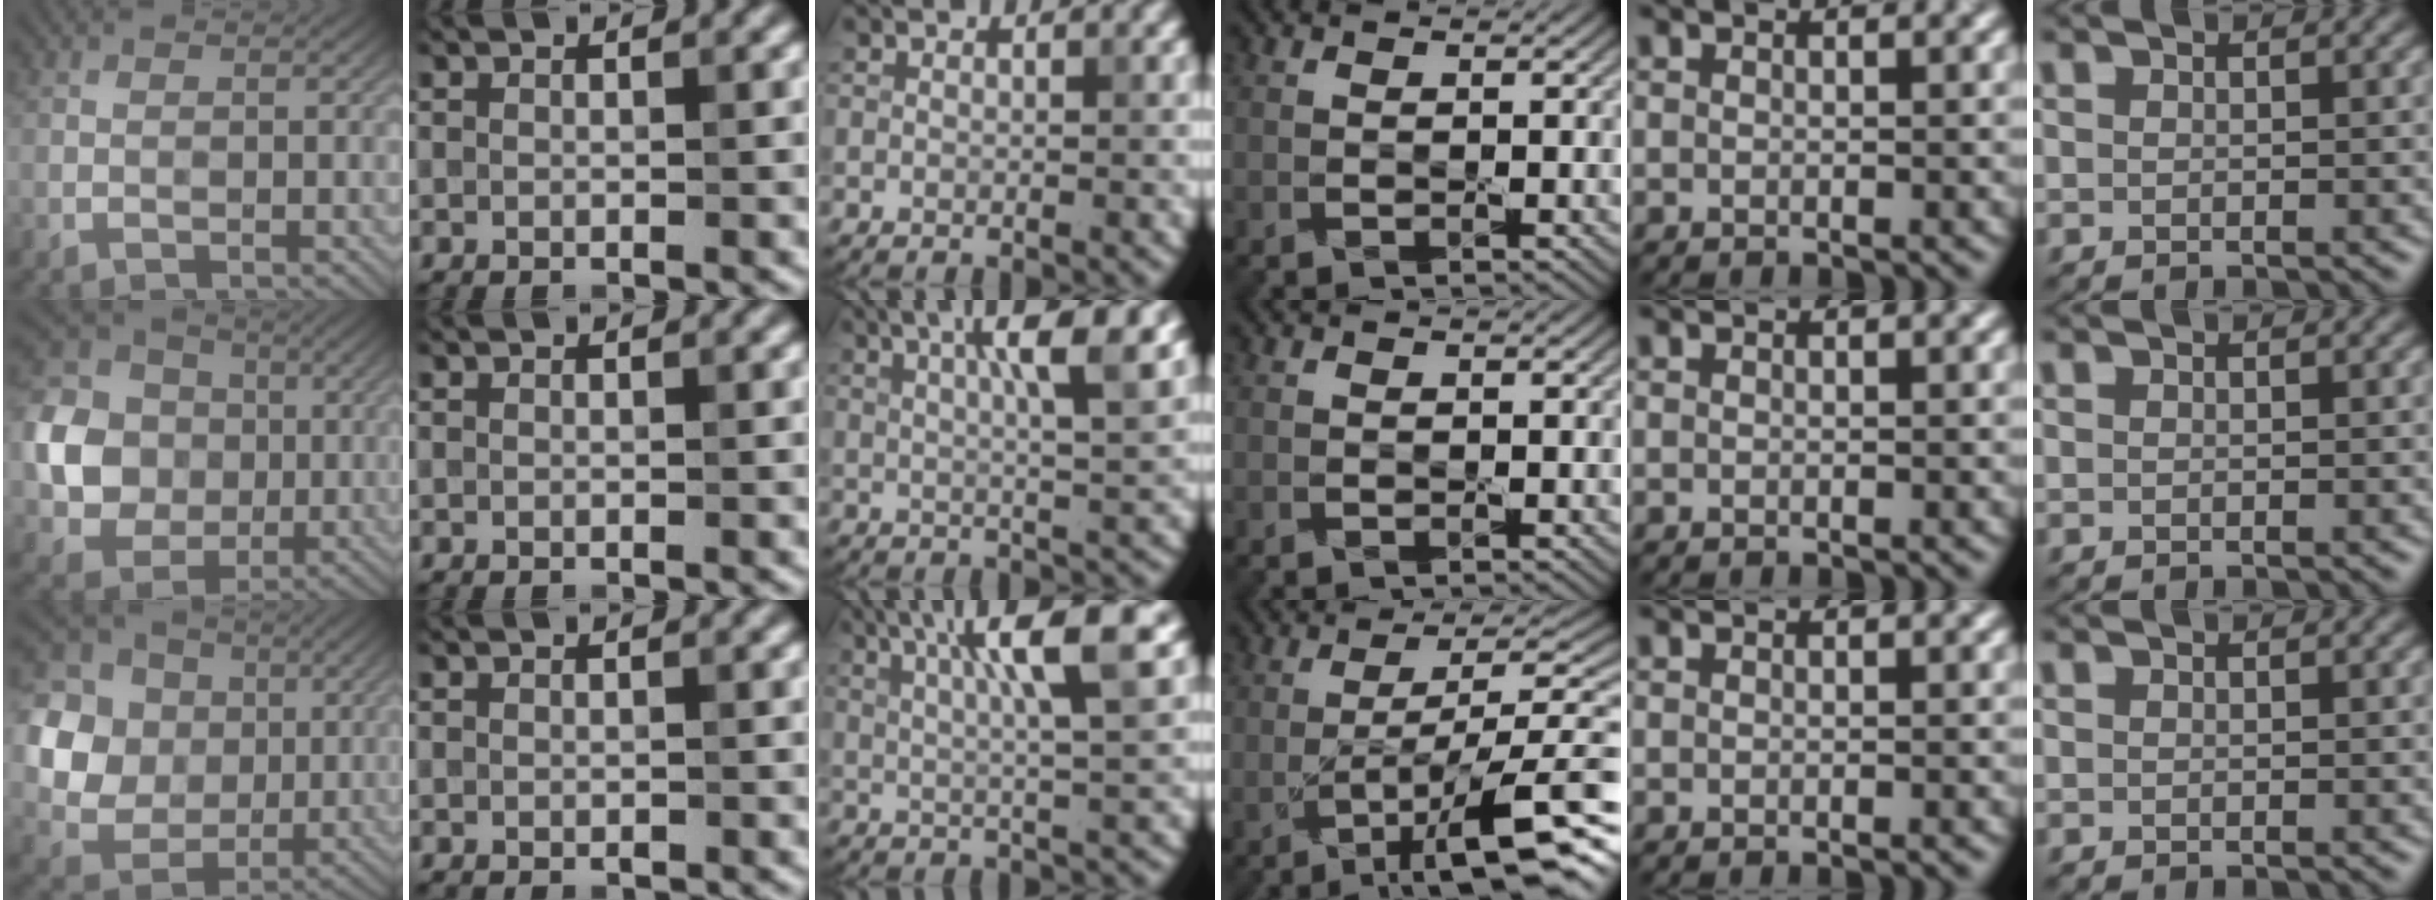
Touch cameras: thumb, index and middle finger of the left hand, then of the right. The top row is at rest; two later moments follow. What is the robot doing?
{"motion": "peel", "object": "lint roller sheet"}